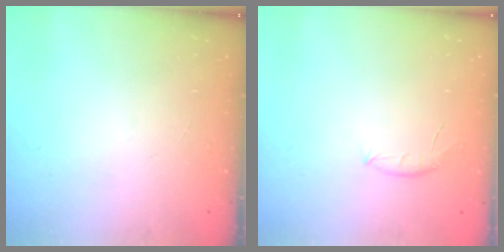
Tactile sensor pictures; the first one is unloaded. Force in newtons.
{"total": 6.9, "press": 6.8, "slide": 1.2}